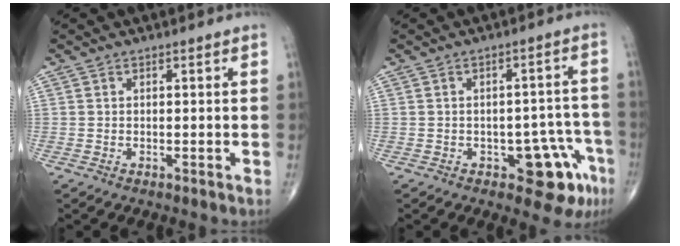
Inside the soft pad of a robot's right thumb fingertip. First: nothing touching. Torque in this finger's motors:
{"motor_torque": [2.59, 2.42, 0.42, -0.60, 0.06]}